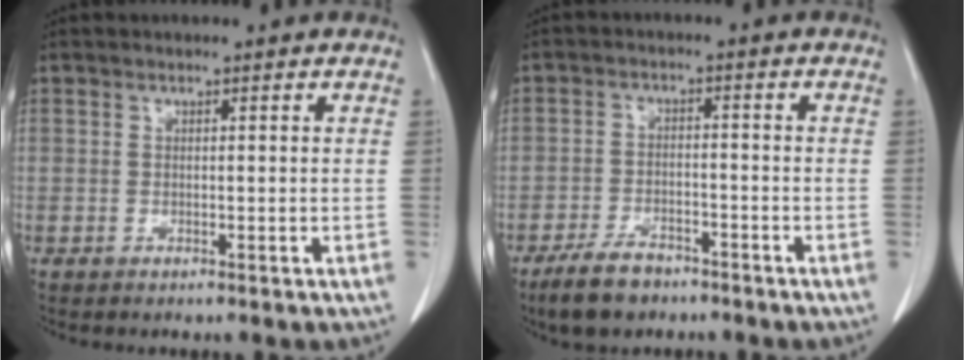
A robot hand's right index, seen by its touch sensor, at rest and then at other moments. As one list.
[{"total": 5.9, "force": [-4.6, 2.6, 2.8], "torque": [-0.060, -0.003, -0.078]}]